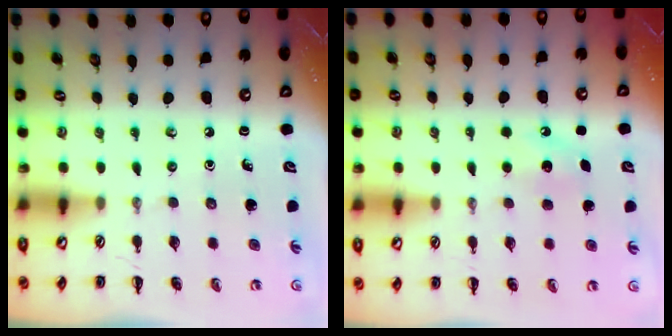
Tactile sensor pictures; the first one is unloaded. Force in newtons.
{"total": 6.8, "press": 6.5, "slide": 1.9}